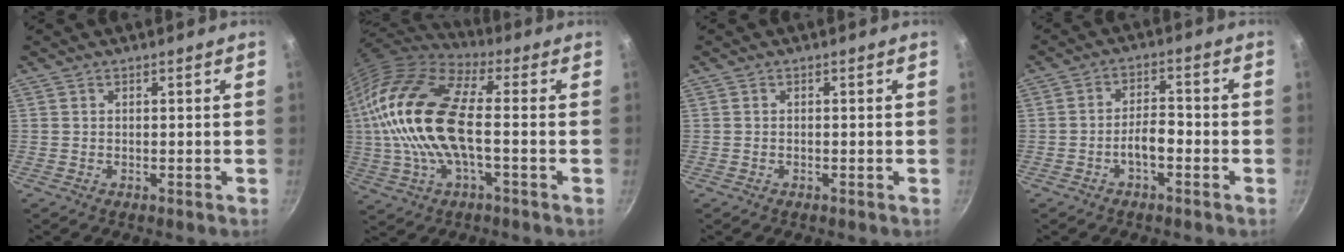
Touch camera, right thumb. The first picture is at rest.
{"total": 21.4, "force": [0.2, 9.5, 19.1], "torque": [-0.377, 0.019, -0.010]}
{"total": 0.0}
{"total": 3.5, "force": [-1.6, 1.4, 2.8], "torque": [-0.041, 0.024, -0.030]}